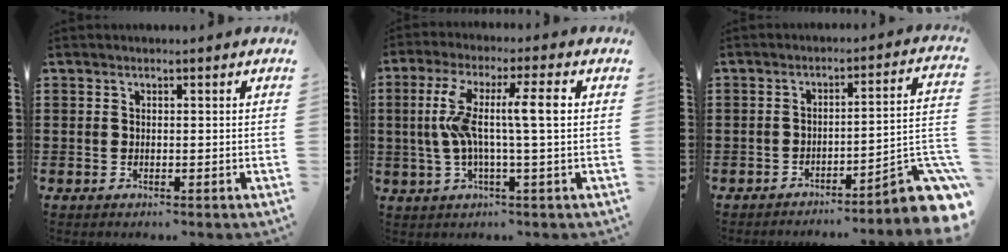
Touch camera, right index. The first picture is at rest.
{"total": 9.8, "force": [0.5, 1.1, 9.8], "torque": [-0.192, 0.001, -0.003]}
{"total": 6.5, "force": [-4.2, 0.8, 4.8], "torque": [-0.067, -0.015, -0.081]}